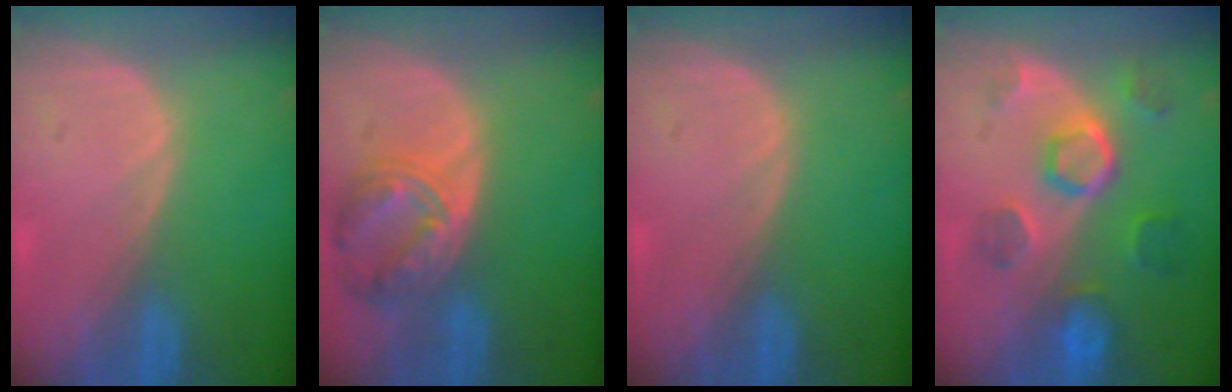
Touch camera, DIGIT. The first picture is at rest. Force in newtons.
{"total": 8.3, "press": 7.2, "slide": 4.0}
{"total": 0.0}
{"total": 8.6, "press": 7.7, "slide": 3.9}